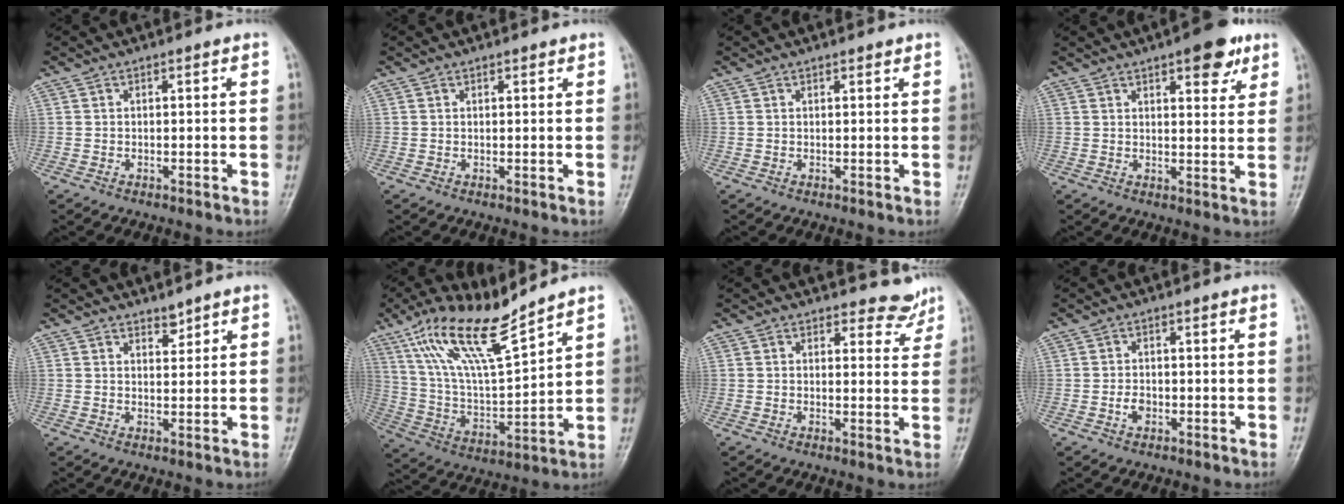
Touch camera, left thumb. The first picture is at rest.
{"total": 0.8, "force": [0.7, 0.2, 0.2], "torque": [-0.006, -0.005, 0.010]}
{"total": 1.0, "force": [0.9, 0.4, 0.3], "torque": [-0.004, -0.006, 0.012]}
{"total": 8.5, "force": [5.1, 3.1, 6.1], "torque": [-0.056, -0.021, 0.064]}
{"total": 2.2, "force": [1.9, 0.8, 0.6], "torque": [0.004, -0.016, 0.031]}
{"total": 16.3, "force": [11.8, 3.1, 10.8], "torque": [-0.190, -0.056, 0.235]}
{"total": 4.4, "force": [4.0, 1.8, 0.0], "torque": [0.027, -0.034, 0.039]}
{"total": 1.9, "force": [-0.5, 1.4, 1.2], "torque": [-0.017, 0.003, -0.010]}